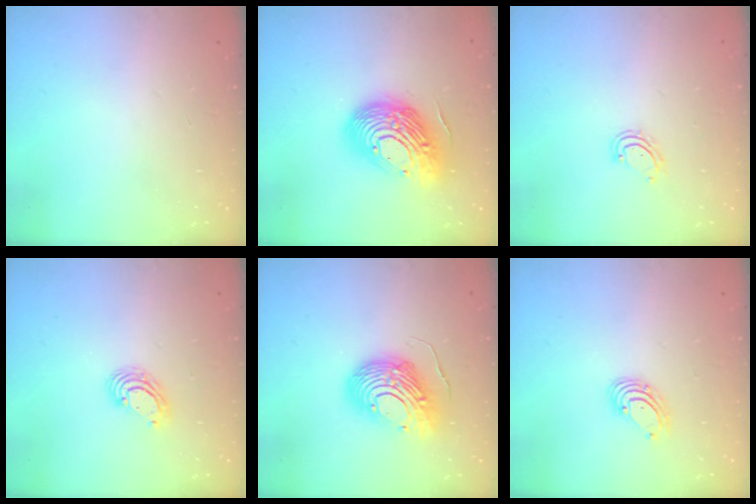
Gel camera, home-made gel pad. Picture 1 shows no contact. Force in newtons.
{"total": 20.9, "press": 20.8, "slide": 1.8}
{"total": 4.1, "press": 4.1, "slide": 0.3}
{"total": 4.2, "press": 4.2, "slide": 0.2}
{"total": 14.1, "press": 14.0, "slide": 1.2}
{"total": 2.6, "press": 2.6, "slide": 0.1}